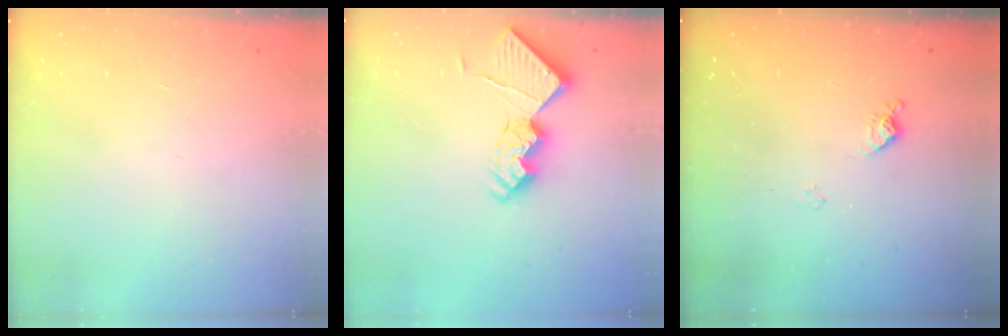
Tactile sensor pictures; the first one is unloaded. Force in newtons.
{"total": 17.4, "press": 17.4, "slide": 0.2}
{"total": 7.7, "press": 7.7, "slide": 1.0}